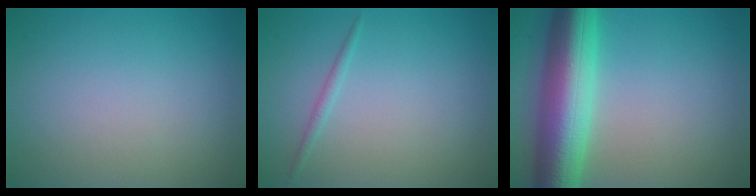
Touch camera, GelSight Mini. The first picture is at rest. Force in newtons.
{"total": 0.8, "press": 0.8, "slide": 0.0}
{"total": 9.9, "press": 9.9, "slide": 0.3}